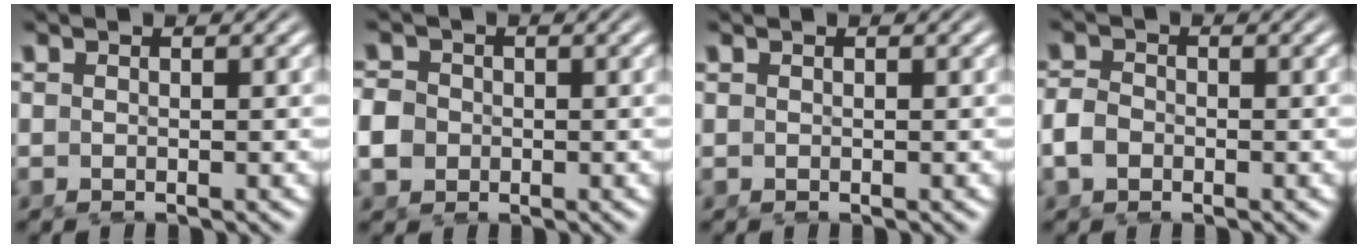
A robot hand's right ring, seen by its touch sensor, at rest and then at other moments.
{"total": 2.1, "force": [-0.3, 1.9, 1.0], "torque": [-0.030, -0.006, -0.002]}
{"total": 0.0}
{"total": 1.4, "force": [-0.6, 0.9, 0.8], "torque": [-0.027, -0.006, -0.008]}